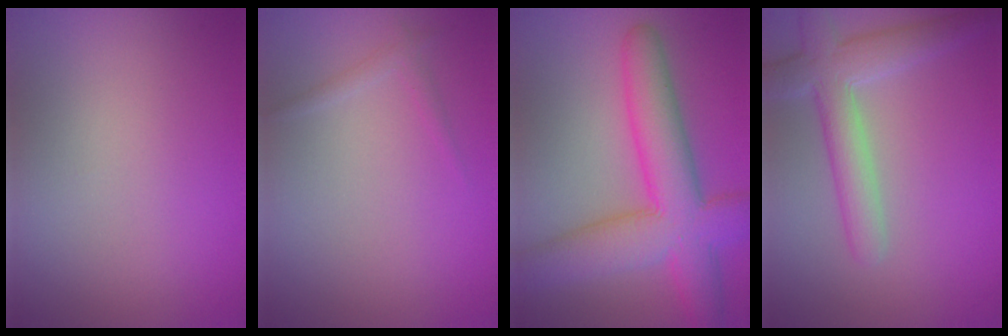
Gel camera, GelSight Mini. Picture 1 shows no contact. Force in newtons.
{"total": 0.9, "press": 0.9, "slide": 0.1}
{"total": 9.0, "press": 9.0, "slide": 0.5}
{"total": 5.1, "press": 5.0, "slide": 0.5}